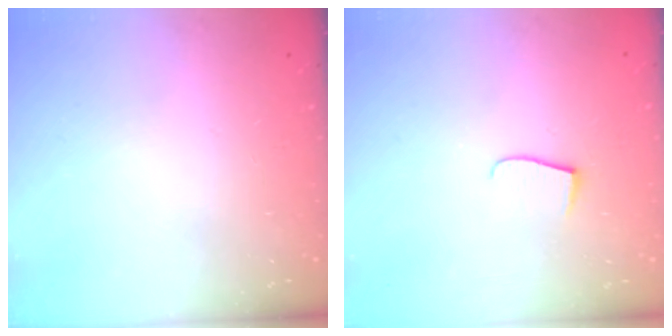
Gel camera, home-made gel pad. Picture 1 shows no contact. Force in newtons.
{"total": 5.9, "press": 5.9, "slide": 0.4}